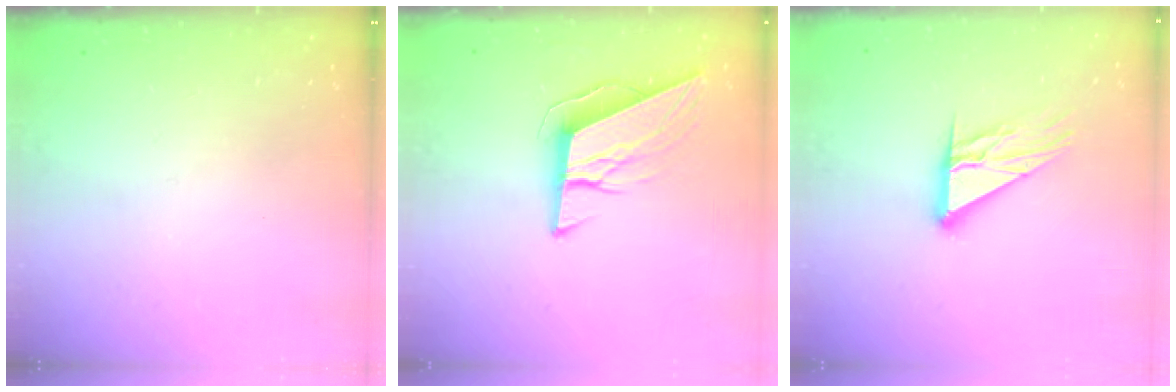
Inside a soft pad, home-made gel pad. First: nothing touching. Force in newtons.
{"total": 9.9, "press": 9.6, "slide": 2.3}
{"total": 11.7, "press": 11.7, "slide": 0.9}